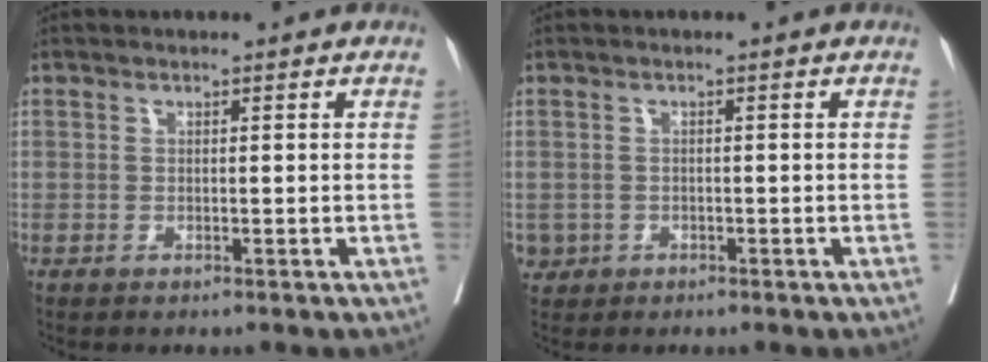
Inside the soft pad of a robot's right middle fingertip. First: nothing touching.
{"total": 2.1, "force": [-0.7, 1.9, 0.2], "torque": [0.001, 0.006, -0.009]}